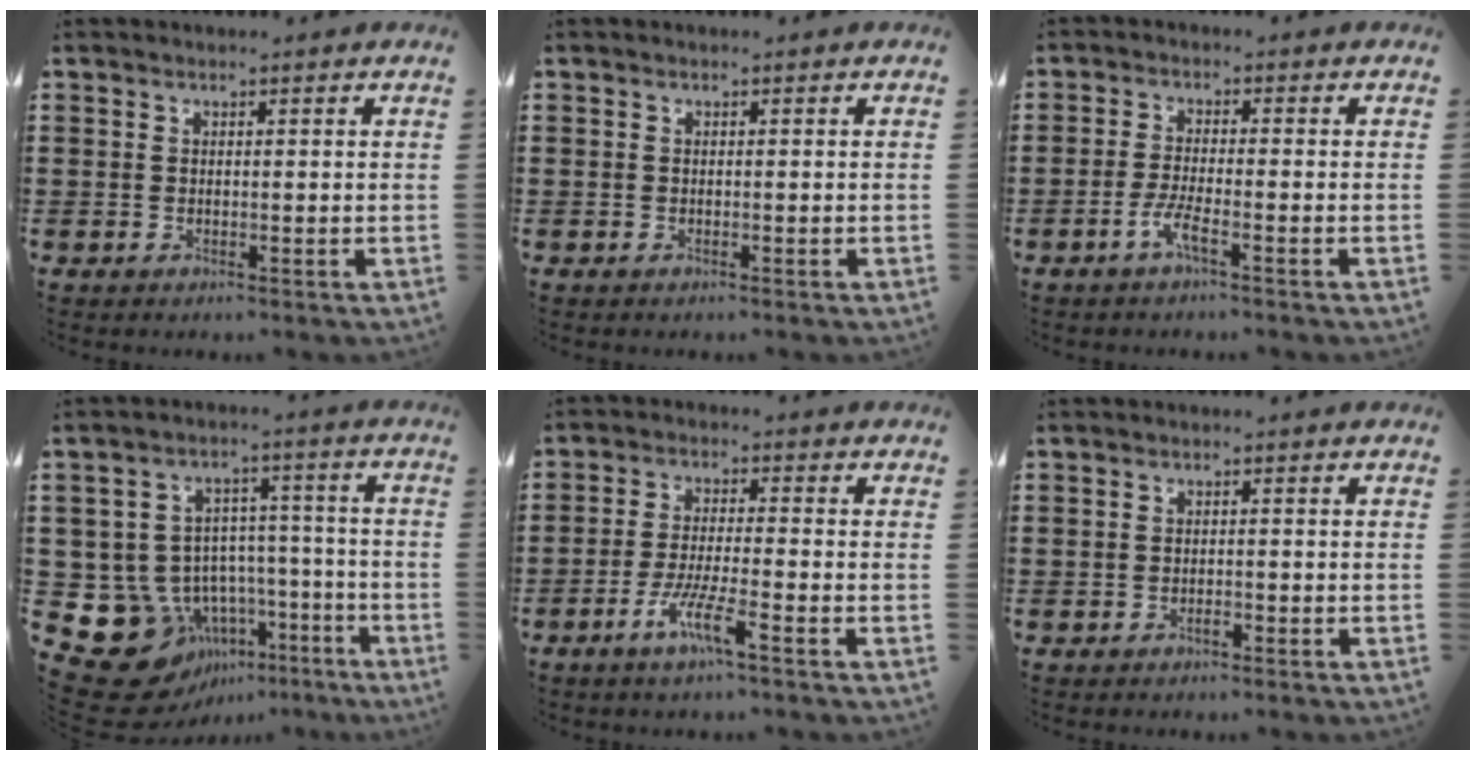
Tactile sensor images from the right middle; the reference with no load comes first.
{"total": 0.0}
{"total": 3.6, "force": [-2.0, 0.3, 3.0], "torque": [-0.064, -0.002, -0.042]}
{"total": 13.2, "force": [-8.6, 9.6, 2.9], "torque": [-0.079, 0.033, -0.147]}
{"total": 6.0, "force": [-3.7, 0.5, 4.7], "torque": [-0.095, -0.008, -0.069]}
{"total": 1.0, "force": [-0.8, 0.4, 0.4], "torque": [-0.011, -0.001, -0.017]}